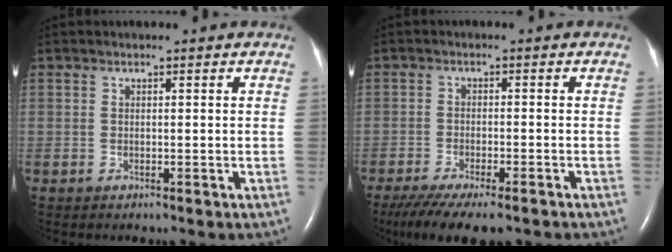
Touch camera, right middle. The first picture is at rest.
{"total": 12.8, "force": [-9.8, 3.2, 7.5], "torque": [-0.145, -0.029, -0.151]}